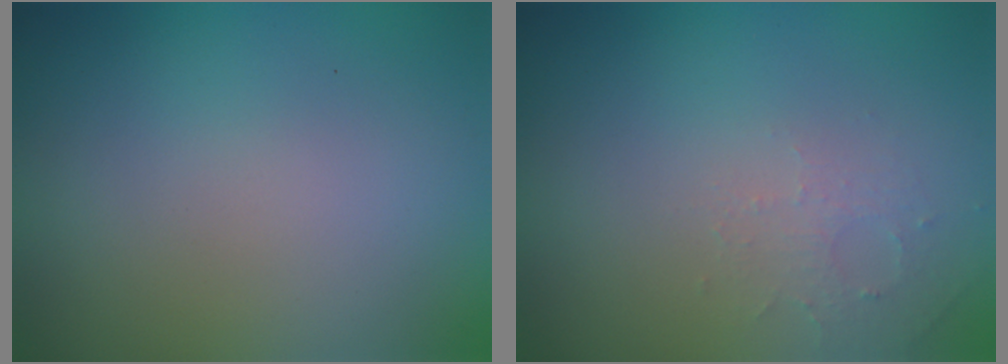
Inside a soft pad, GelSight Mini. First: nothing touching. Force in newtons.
{"total": 1.6, "press": 1.5, "slide": 0.4}